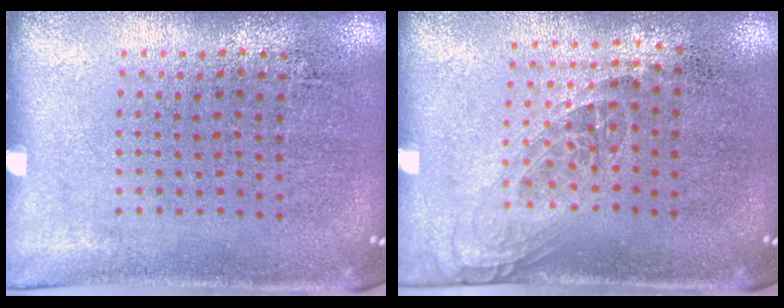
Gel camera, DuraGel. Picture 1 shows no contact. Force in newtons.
{"total": 1.0, "press": 0.9, "slide": 0.6}